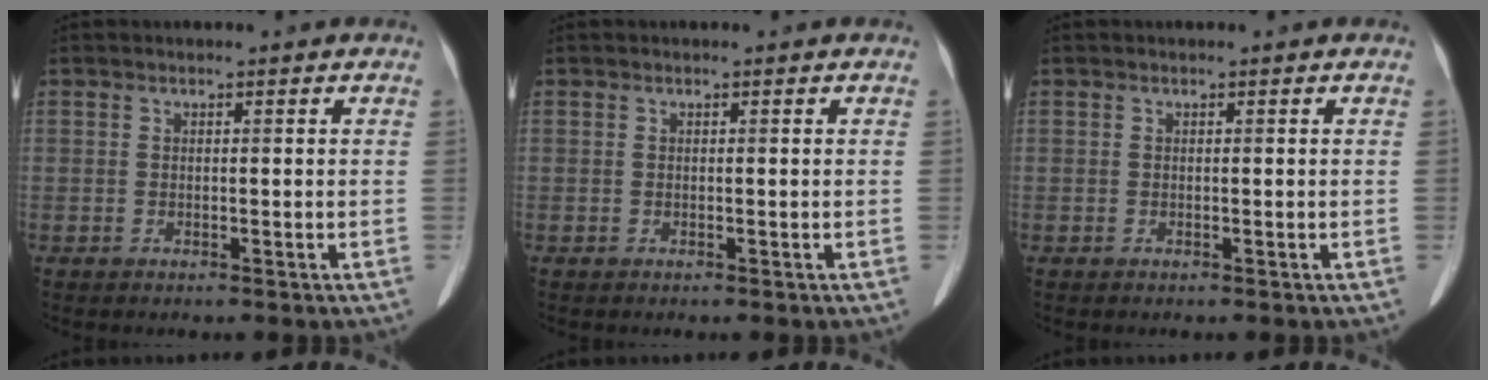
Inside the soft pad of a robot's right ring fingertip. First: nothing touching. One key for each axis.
{"total": 0.0}
{"total": 0.0}